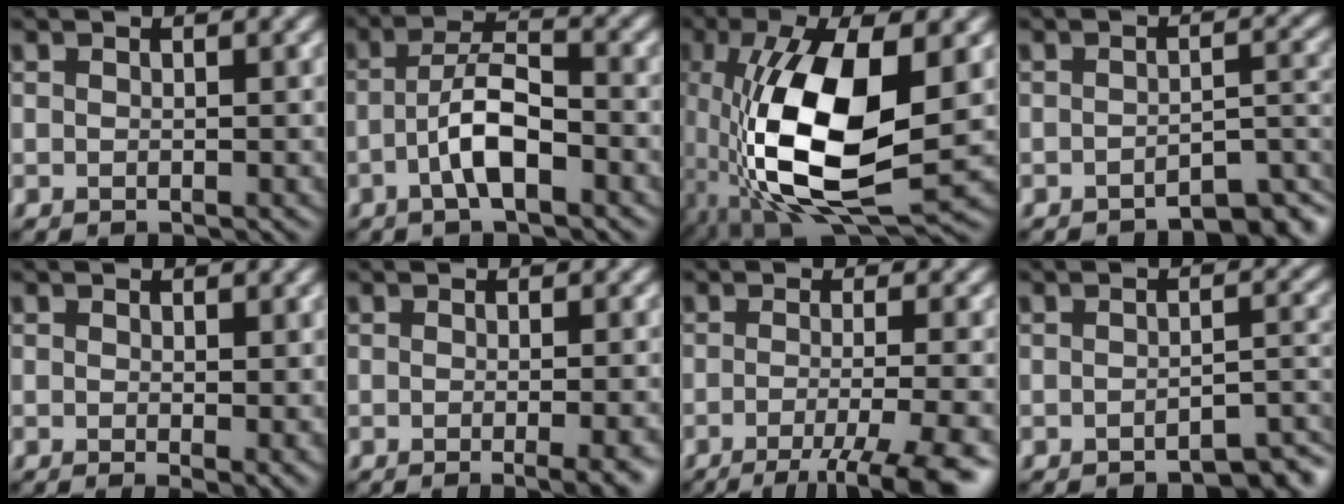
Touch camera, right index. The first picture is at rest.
{"total": 4.5, "force": [-1.7, 1.5, 3.9], "torque": [-0.071, 0.010, -0.038]}
{"total": 12.2, "force": [-1.1, 5.0, 11.1], "torque": [-0.219, -0.004, -0.019]}
{"total": 4.2, "force": [-3.6, 0.9, 2.1], "torque": [-0.021, 0.006, -0.047]}
{"total": 2.1, "force": [0.1, 0.4, 2.1], "torque": [-0.025, -0.012, 0.004]}
{"total": 4.9, "force": [-1.7, 1.7, 4.3], "torque": [-0.029, 0.001, -0.018]}
{"total": 7.3, "force": [-3.9, 1.5, 5.9], "torque": [-0.076, -0.011, -0.064]}
{"total": 3.4, "force": [-2.8, 0.6, 1.7], "torque": [-0.016, 0.010, -0.040]}